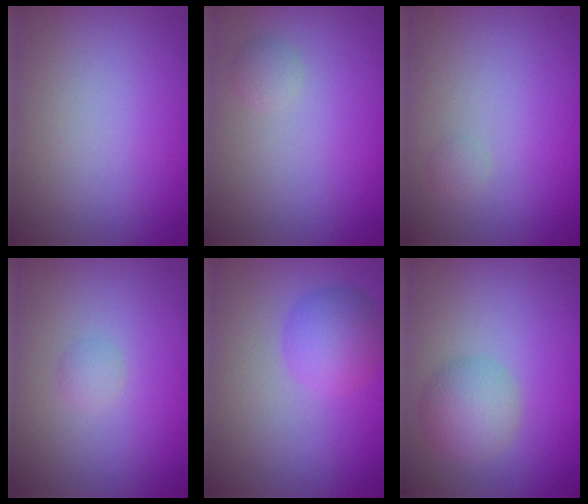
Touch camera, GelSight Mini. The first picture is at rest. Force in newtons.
{"total": 1.0, "press": 1.0, "slide": 0.1}
{"total": 0.6, "press": 0.6, "slide": 0.0}
{"total": 0.9, "press": 0.9, "slide": 0.0}
{"total": 3.5, "press": 3.5, "slide": 0.1}
{"total": 3.4, "press": 3.4, "slide": 0.1}